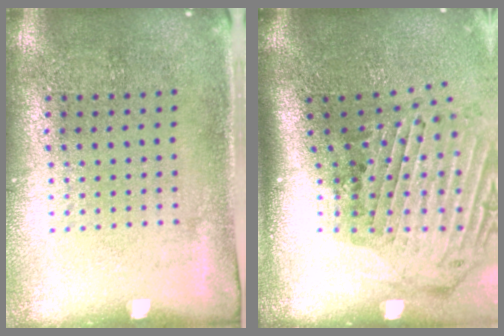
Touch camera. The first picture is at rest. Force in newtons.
{"total": 3.0, "press": 2.2, "slide": 2.1}